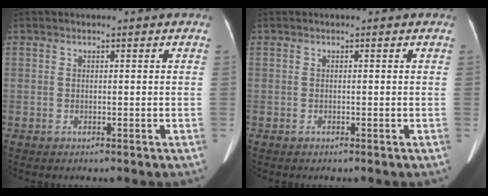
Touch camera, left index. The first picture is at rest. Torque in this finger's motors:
{"motor_torque": [-0.03, 0.03, 0.00, 0.00]}